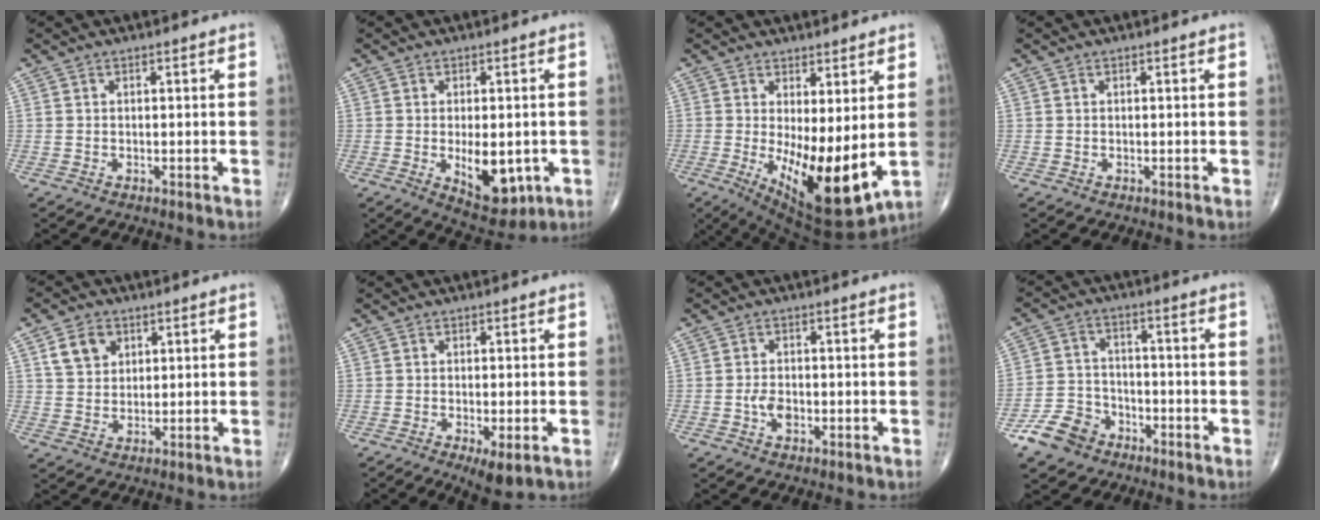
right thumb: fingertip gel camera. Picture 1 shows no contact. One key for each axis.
{"total": 10.2, "fx": -2.1, "fy": 5.2, "fz": 8.5, "tx": -0.101, "ty": -0.012, "tz": -0.017}
{"total": 14.3, "fx": -0.7, "fy": 5.1, "fz": 13.3, "tx": -0.207, "ty": -0.035, "tz": 0.011}
{"total": 0.0}
{"total": 6.2, "fx": 2.7, "fy": 4.7, "fz": 3.0, "tx": -0.033, "ty": -0.009, "tz": 0.050}
{"total": 5.1, "fx": -2.1, "fy": 1.6, "fz": 4.3, "tx": -0.070, "ty": -0.012, "tz": -0.029}
{"total": 3.1, "fx": -0.8, "fy": 1.9, "fz": 2.3, "tx": -0.035, "ty": 0.003, "tz": -0.015}
{"total": 8.1, "fx": -5.1, "fy": 5.7, "fz": 2.5, "tx": -0.029, "ty": 0.033, "tz": -0.099}